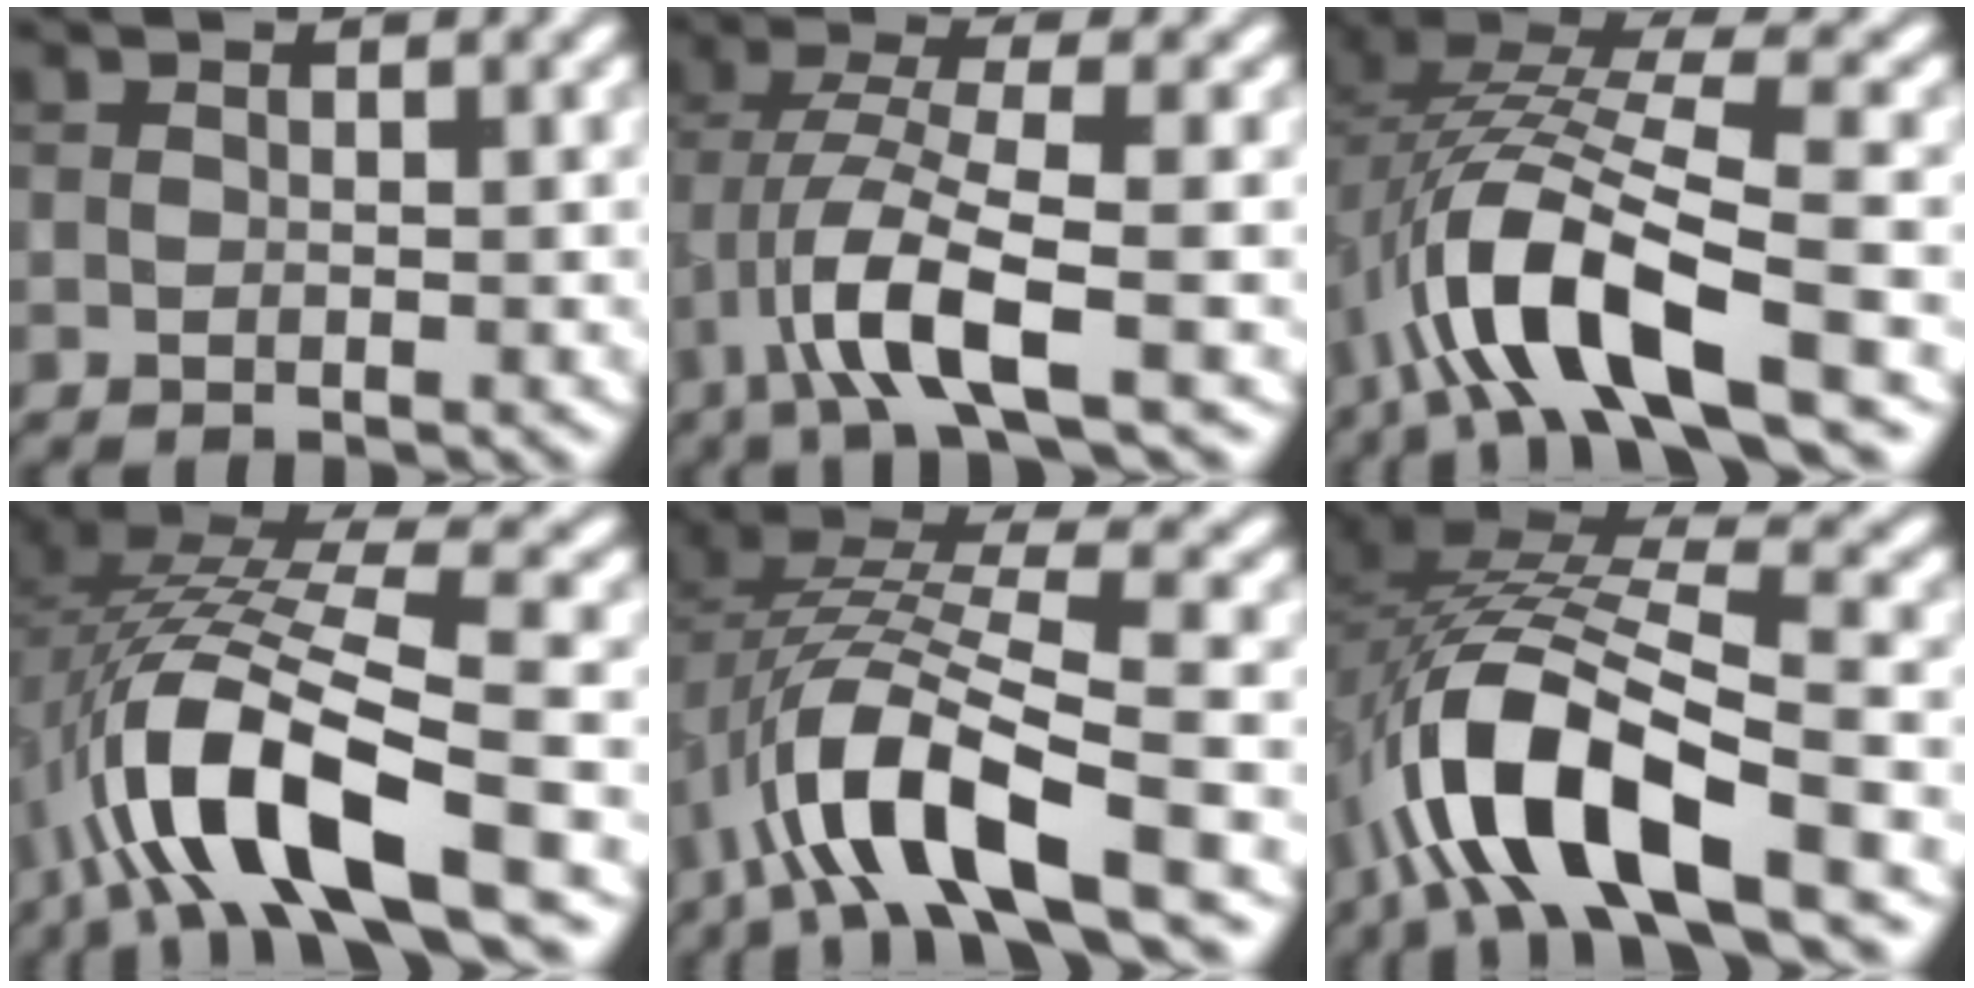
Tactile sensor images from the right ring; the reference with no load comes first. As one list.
[{"total": 6.3, "force": [-2.4, 1.6, 5.6], "torque": [-0.111, 0.005, -0.053]}, {"total": 10.5, "force": [-4.3, 3.6, 8.9], "torque": [-0.179, 0.017, -0.086]}, {"total": 12.0, "force": [-4.4, 4.3, 10.3], "torque": [-0.215, 0.014, -0.084]}, {"total": 9.6, "force": [-4.2, 3.2, 8.0], "torque": [-0.157, 0.015, -0.085]}, {"total": 11.8, "force": [-5.1, 4.7, 9.6], "torque": [-0.194, 0.008, -0.096]}]